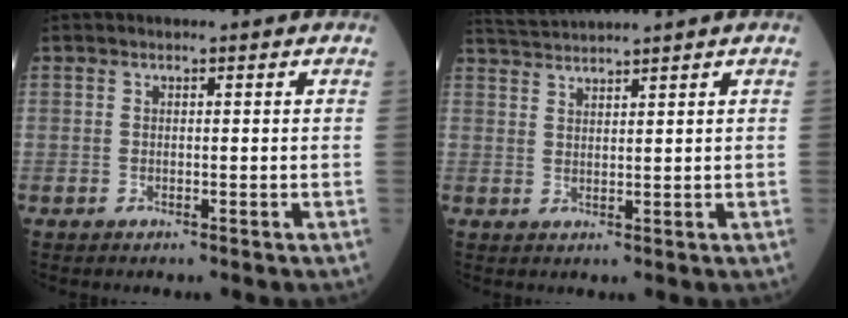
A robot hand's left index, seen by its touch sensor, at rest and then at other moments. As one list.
[{"total": 4.5, "force": [4.2, -1.6, 0.7], "torque": [-0.016, 0.016, 0.082]}]